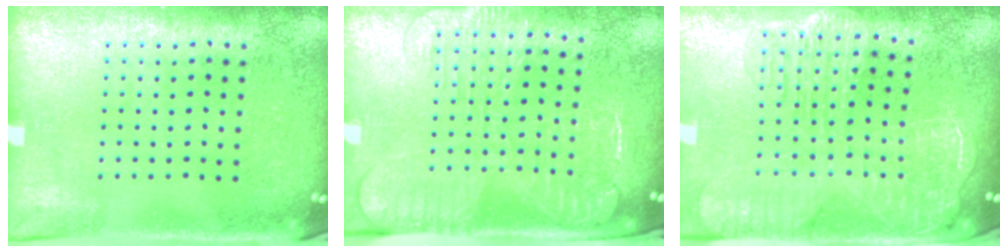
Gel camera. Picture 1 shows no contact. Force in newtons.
{"total": 2.4, "press": 2.0, "slide": 1.4}
{"total": 2.8, "press": 2.3, "slide": 1.5}